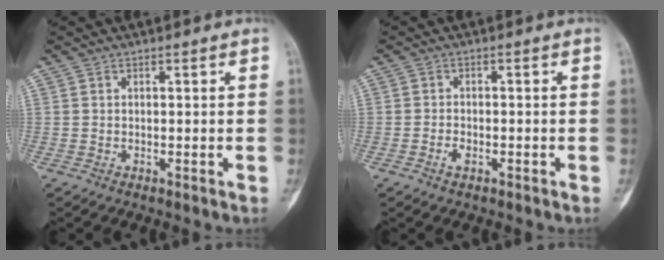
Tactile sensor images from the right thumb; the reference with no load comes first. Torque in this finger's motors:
{"motor_torque": [-0.32, -0.14, 0.03, 0.21, -0.05]}